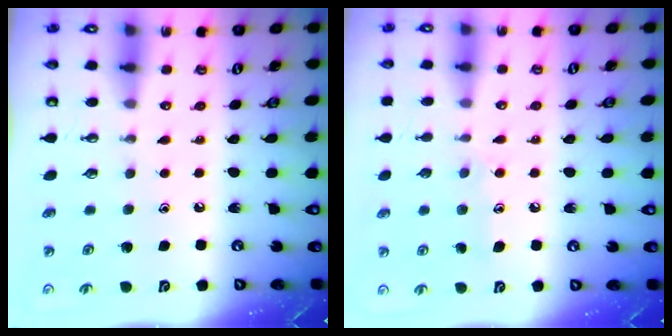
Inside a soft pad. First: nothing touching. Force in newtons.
{"total": 6.8, "press": 6.8, "slide": 0.5}